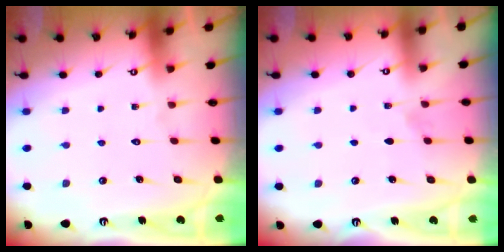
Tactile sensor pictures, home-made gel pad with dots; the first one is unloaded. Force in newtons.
{"total": 4.3, "press": 3.7, "slide": 2.2}